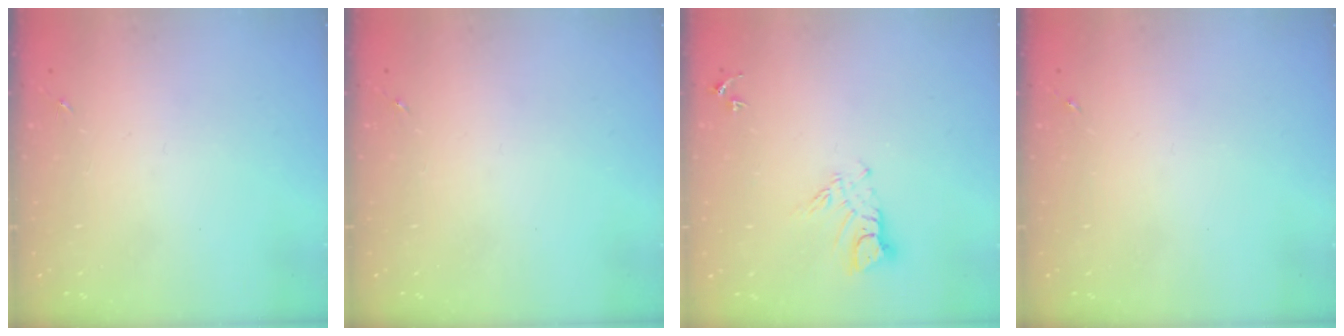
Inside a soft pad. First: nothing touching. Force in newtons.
{"total": 0.0}
{"total": 7.7, "press": 7.7, "slide": 0.7}
{"total": 0.0}